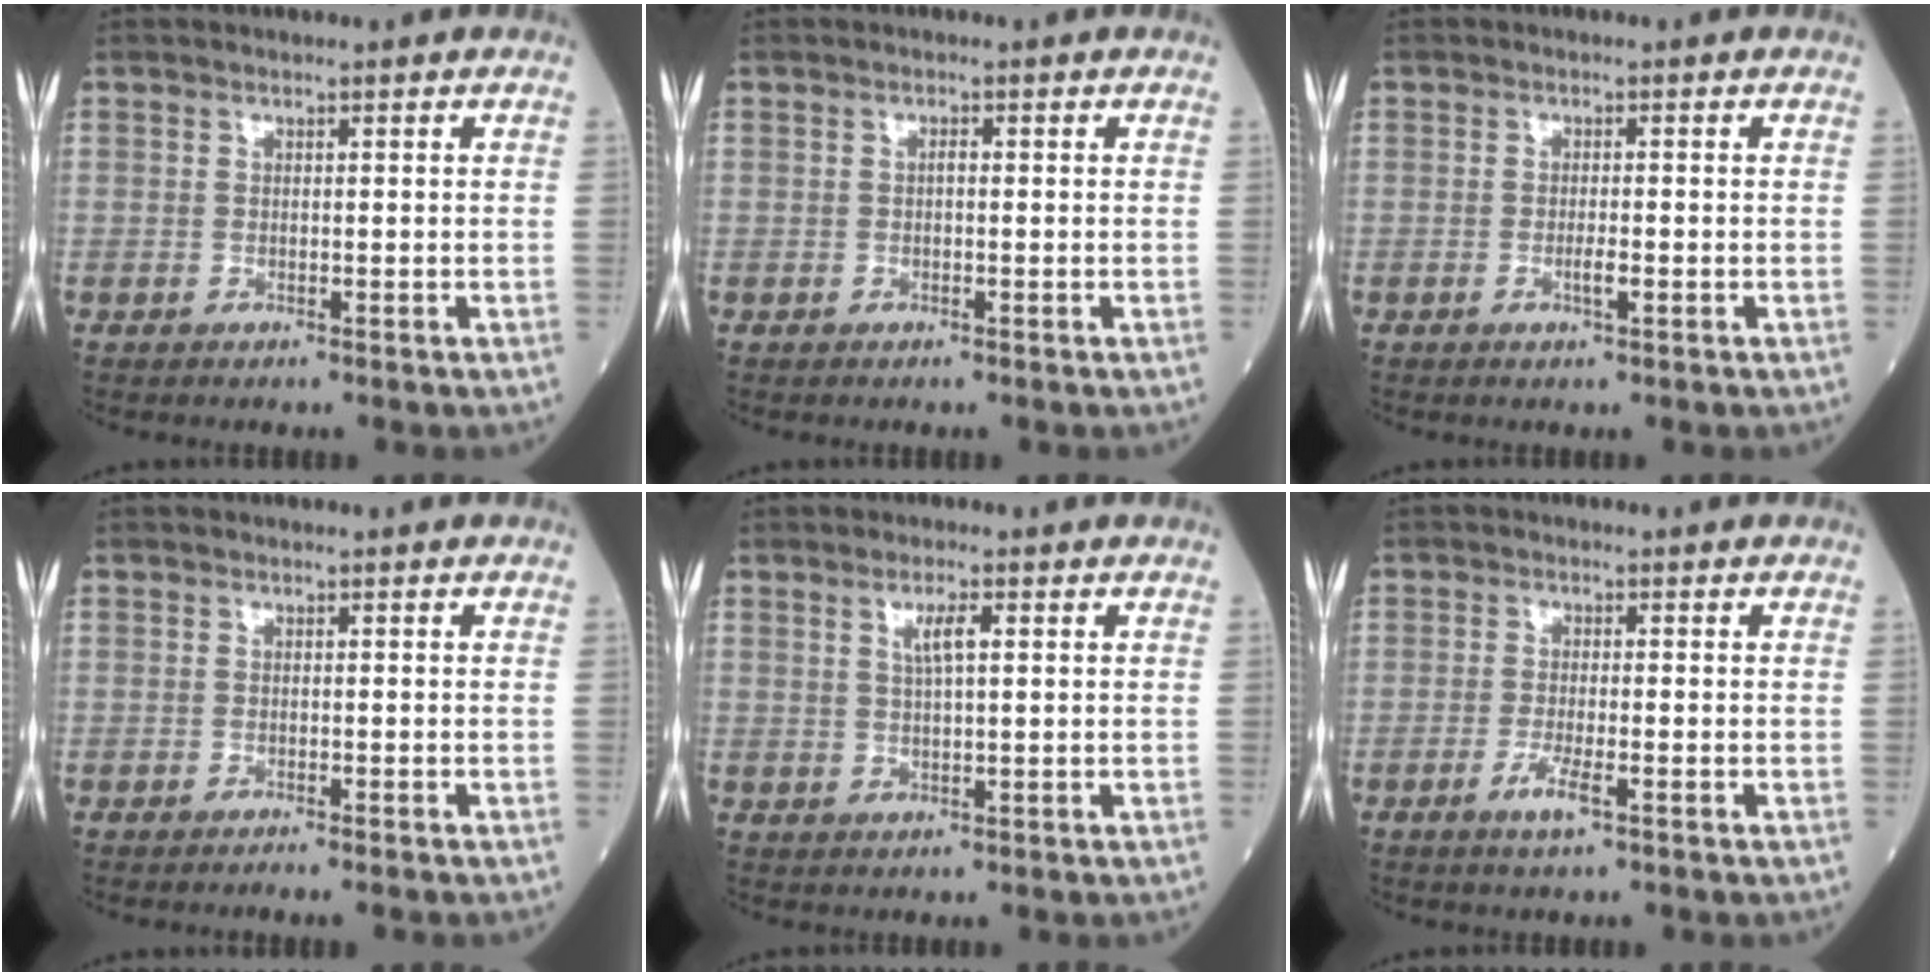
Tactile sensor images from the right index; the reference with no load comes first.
{"total": 0.6, "force": [-0.1, 0.2, 0.6], "torque": [-0.011, 0.002, -0.003]}
{"total": 1.6, "force": [-0.6, 0.2, 1.5], "torque": [-0.029, -0.001, -0.011]}
{"total": 2.2, "force": [-2.0, -0.2, 1.1], "torque": [-0.011, 0.000, -0.025]}
{"total": 2.9, "force": [1.0, 0.3, 2.8], "torque": [-0.053, 0.003, 0.018]}
{"total": 3.0, "force": [-1.5, 0.2, 2.6], "torque": [-0.055, -0.005, -0.030]}